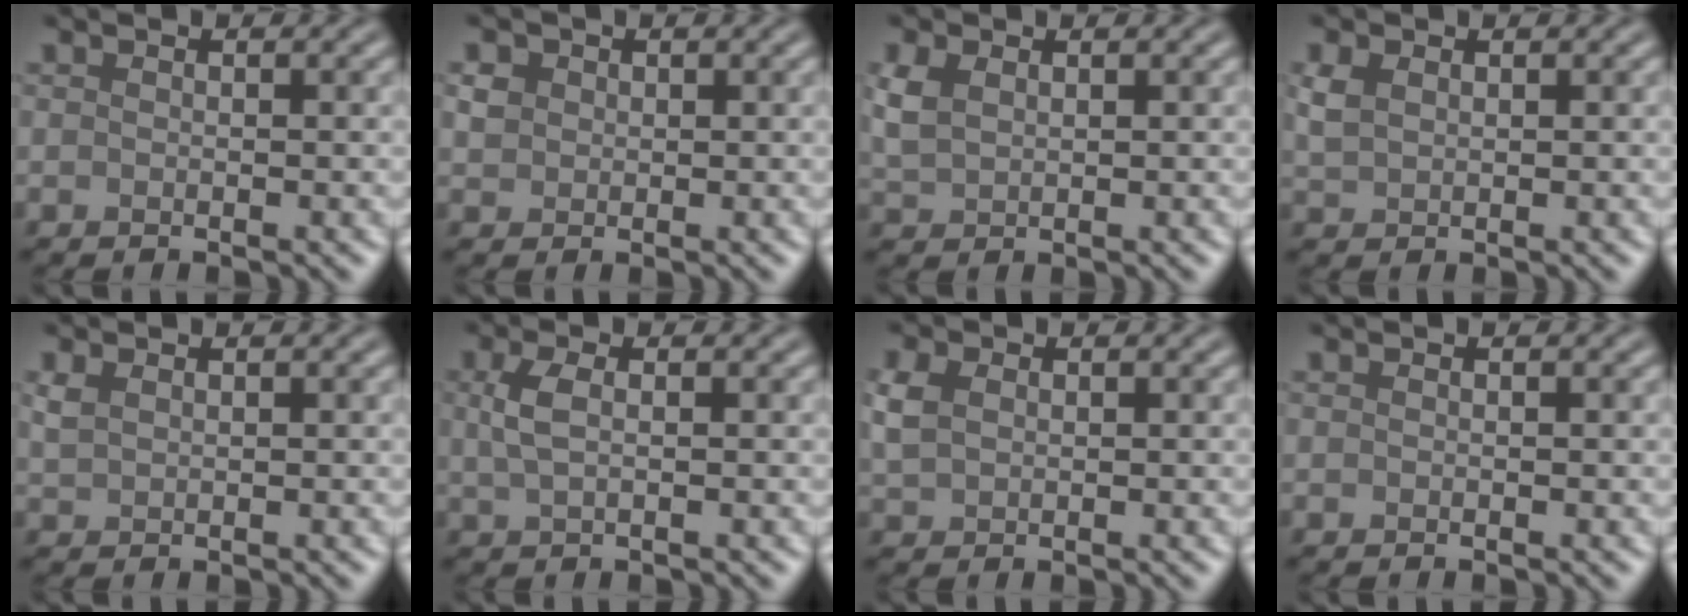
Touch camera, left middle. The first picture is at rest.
{"total": 1.4, "force": [0.4, 1.3, 0.4], "torque": [-0.005, 0.001, 0.007]}
{"total": 2.5, "force": [1.0, 1.7, 1.6], "torque": [-0.044, 0.003, 0.022]}
{"total": 1.8, "force": [0.7, 1.3, 1.0], "torque": [-0.026, 0.003, 0.018]}
{"total": 1.2, "force": [0.7, 0.7, 0.7], "torque": [-0.019, 0.001, 0.018]}
{"total": 2.1, "force": [0.5, 1.0, 1.8], "torque": [-0.045, 0.003, 0.010]}
{"total": 2.4, "force": [0.7, 1.9, 1.4], "torque": [-0.036, 0.005, 0.013]}
{"total": 0.0}